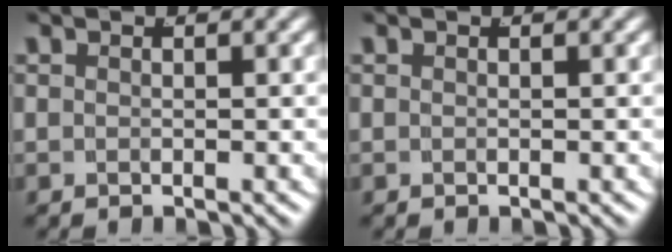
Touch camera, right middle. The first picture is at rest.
{"total": 0.0}